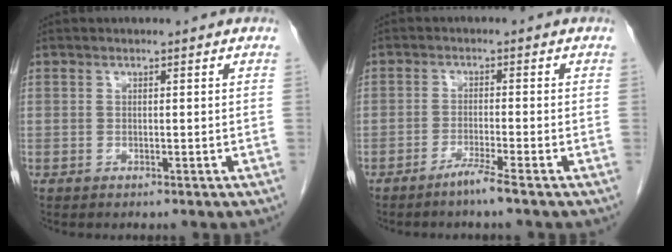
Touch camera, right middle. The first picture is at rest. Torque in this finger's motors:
{"motor_torque": [0.45, -0.24, 0.02, -0.01]}